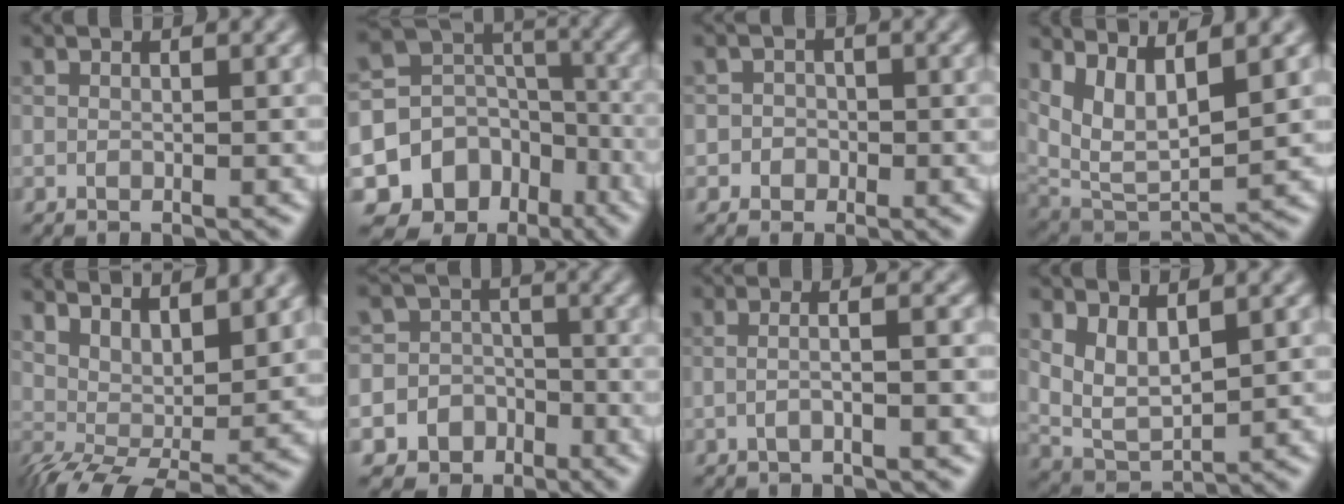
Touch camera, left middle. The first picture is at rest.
{"total": 12.8, "force": [-6.6, 10.3, 3.7], "torque": [-0.092, -0.012, -0.101]}
{"total": 2.0, "force": [-0.5, 1.9, 0.2], "torque": [0.023, 0.006, -0.025]}
{"total": 6.7, "force": [2.7, 2.7, 5.5], "torque": [-0.119, -0.010, 0.058]}
{"total": 6.3, "force": [3.0, 2.3, 5.1], "torque": [-0.084, -0.001, 0.056]}
{"total": 9.8, "force": [-4.8, 8.5, 0.9], "torque": [-0.025, -0.013, -0.088]}
{"total": 3.3, "force": [-0.2, 1.3, 3.0], "torque": [-0.021, 0.000, -0.026]}
{"total": 4.3, "force": [1.0, 2.3, 3.4], "torque": [-0.074, -0.008, 0.027]}